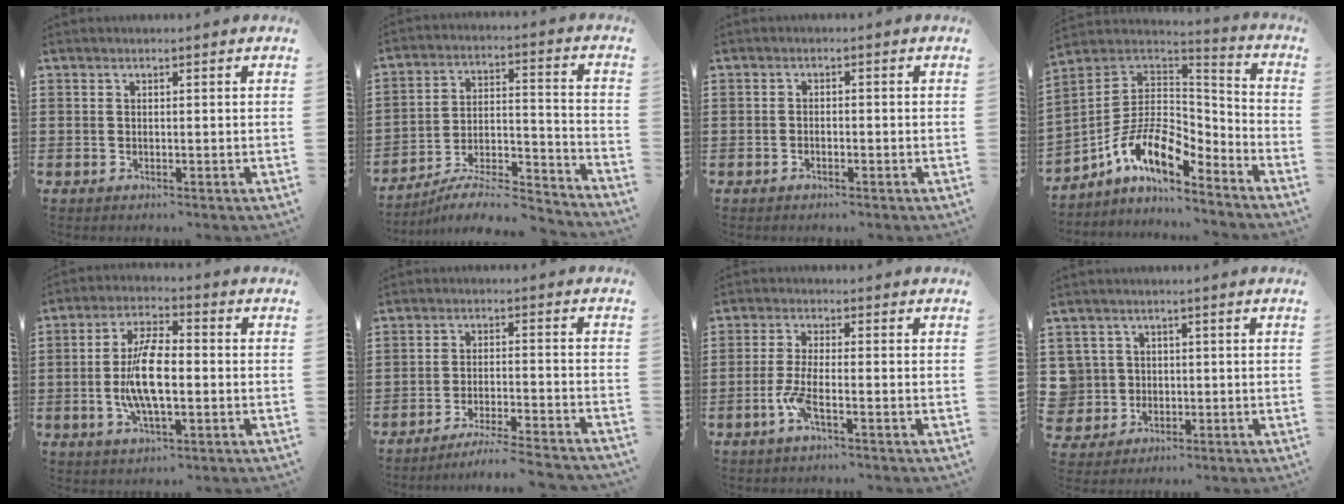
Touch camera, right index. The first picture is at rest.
{"total": 7.1, "force": [-6.3, 1.7, 2.9], "torque": [-0.044, 0.008, -0.121]}
{"total": 0.9, "force": [-0.9, 0.2, 0.3], "torque": [-0.008, -0.001, -0.017]}
{"total": 11.1, "force": [-5.6, 5.3, 8.0], "torque": [-0.181, -0.004, -0.111]}
{"total": 9.8, "force": [-1.1, 3.7, 9.0], "torque": [-0.189, -0.004, -0.023]}
{"total": 4.7, "force": [-4.5, -0.6, 1.4], "torque": [-0.033, -0.012, -0.091]}
{"total": 4.3, "force": [-2.2, 0.5, 3.7], "torque": [-0.090, -0.010, -0.048]}
{"total": 4.2, "force": [0.0, 4.2, 0.4], "torque": [-0.042, 0.010, -0.006]}